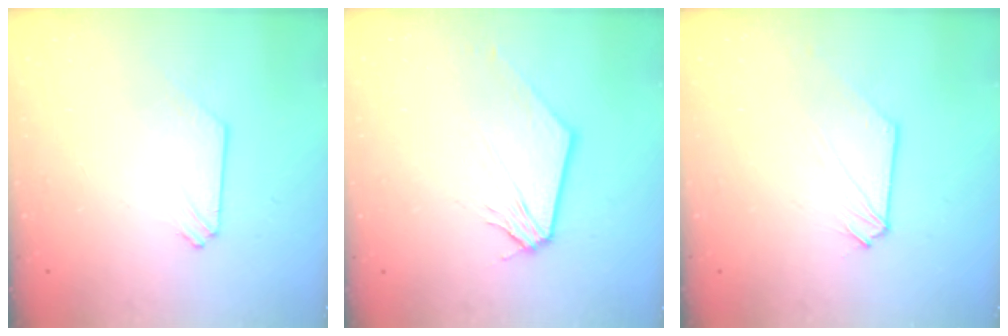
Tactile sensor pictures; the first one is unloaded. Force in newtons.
{"total": 1.9, "press": 1.9, "slide": 0.2}
{"total": 0.0}